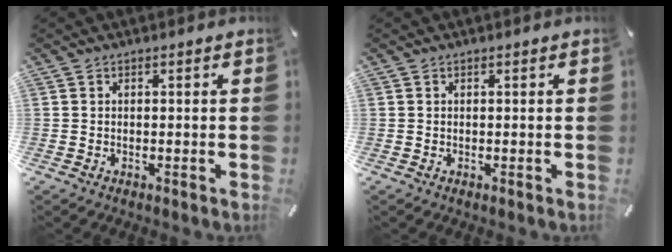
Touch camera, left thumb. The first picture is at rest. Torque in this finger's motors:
{"motor_torque": [0.00, 0.00, -0.01, 0.01, 0.00]}